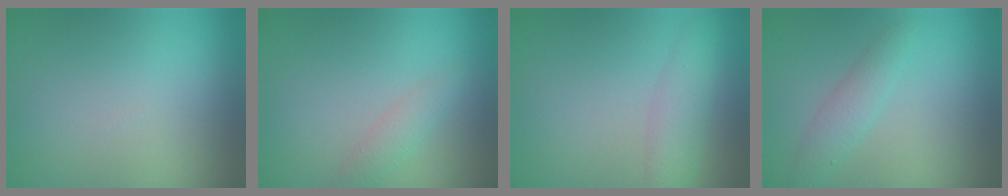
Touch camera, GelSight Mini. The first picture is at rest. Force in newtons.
{"total": 1.6, "press": 1.6, "slide": 0.1}
{"total": 2.9, "press": 2.9, "slide": 0.1}
{"total": 2.1, "press": 2.1, "slide": 0.1}